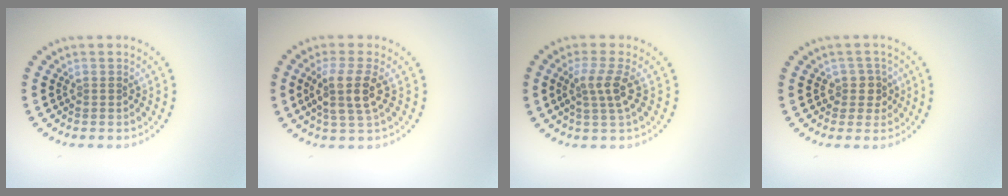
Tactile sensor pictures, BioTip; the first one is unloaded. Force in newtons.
{"total": 3.2, "press": 2.7, "slide": 1.7}
{"total": 2.6, "press": 2.0, "slide": 1.7}
{"total": 2.0, "press": 1.6, "slide": 1.2}